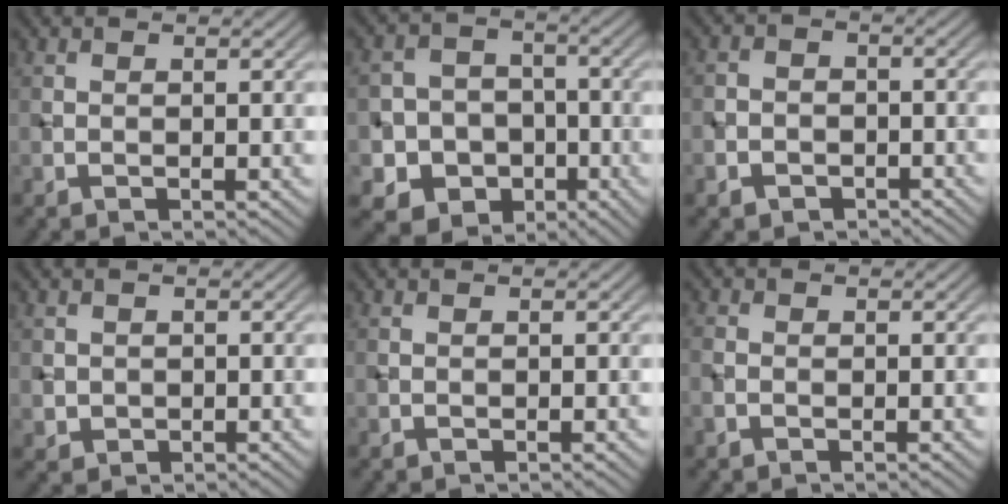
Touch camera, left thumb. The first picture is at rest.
{"total": 8.7, "force": [-3.2, 7.7, 2.6], "torque": [-0.071, -0.009, -0.087]}
{"total": 3.7, "force": [-2.1, 2.9, 1.0], "torque": [-0.012, 0.000, -0.047]}
{"total": 1.6, "force": [0.1, 1.6, 0.4], "torque": [-0.012, -0.009, 0.004]}
{"total": 0.0}
{"total": 1.2, "force": [-0.6, 0.8, 0.7], "torque": [-0.018, 0.001, -0.015]}